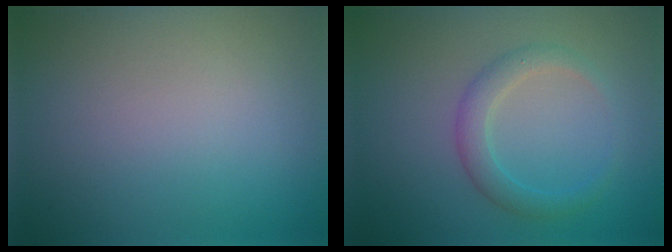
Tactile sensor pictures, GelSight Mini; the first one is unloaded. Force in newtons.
{"total": 2.4, "press": 2.3, "slide": 0.2}